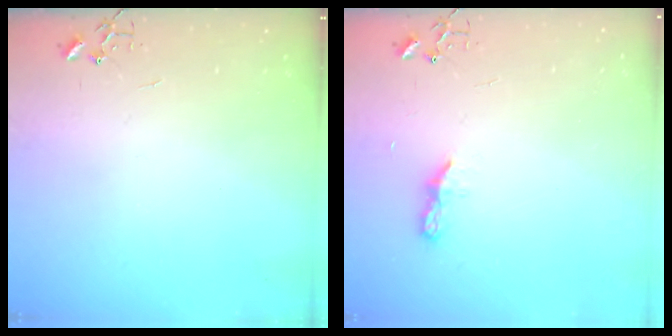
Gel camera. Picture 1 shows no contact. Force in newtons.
{"total": 5.9, "press": 5.8, "slide": 0.7}